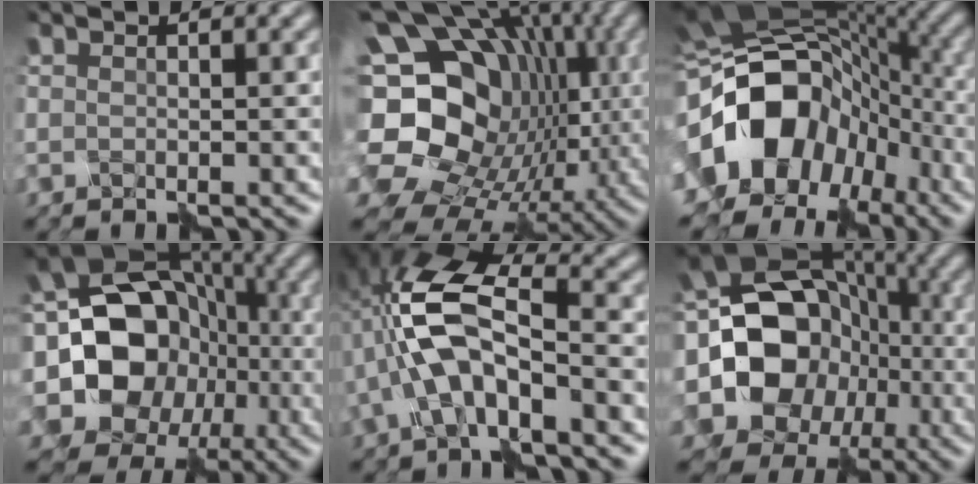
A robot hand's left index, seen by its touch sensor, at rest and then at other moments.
{"total": 20.7, "force": [-0.3, 17.1, 11.7], "torque": [-0.228, 0.003, -0.013]}
{"total": 17.9, "force": [-5.4, 13.3, 10.7], "torque": [-0.183, 0.001, -0.085]}
{"total": 17.7, "force": [-2.1, 15.4, 8.4], "torque": [-0.154, 0.006, -0.053]}
{"total": 7.6, "force": [-1.4, 3.3, 6.7], "torque": [-0.148, 0.018, -0.027]}
{"total": 16.0, "force": [-1.6, 13.6, 8.3], "torque": [-0.152, -0.011, -0.033]}